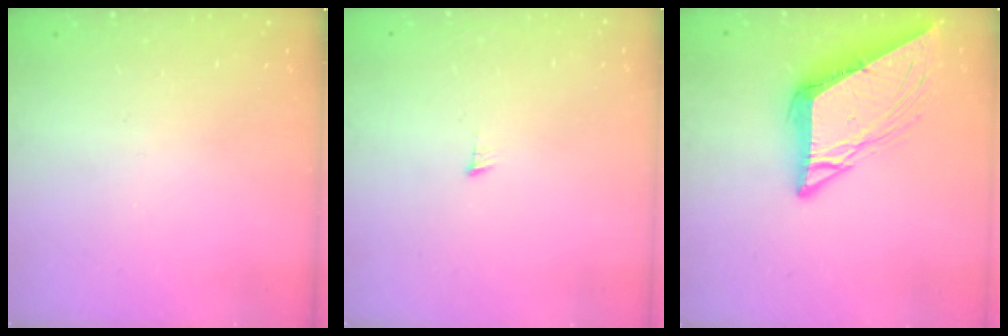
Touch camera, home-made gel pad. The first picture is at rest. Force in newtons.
{"total": 4.5, "press": 4.5, "slide": 0.3}
{"total": 11.0, "press": 10.9, "slide": 1.2}